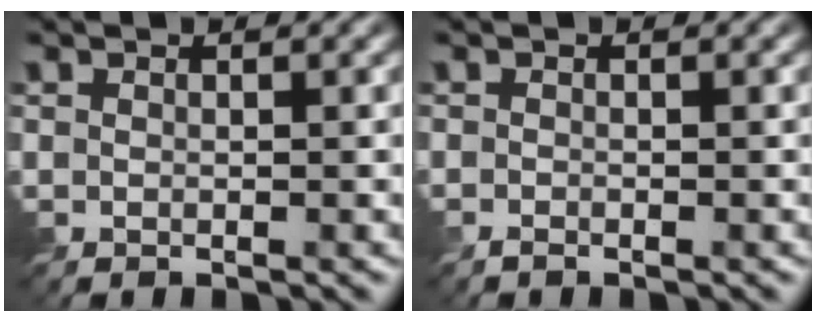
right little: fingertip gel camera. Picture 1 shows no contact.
{"total": 0.6, "force": [-0.5, 0.2, 0.1], "torque": [0.001, 0.001, -0.013]}